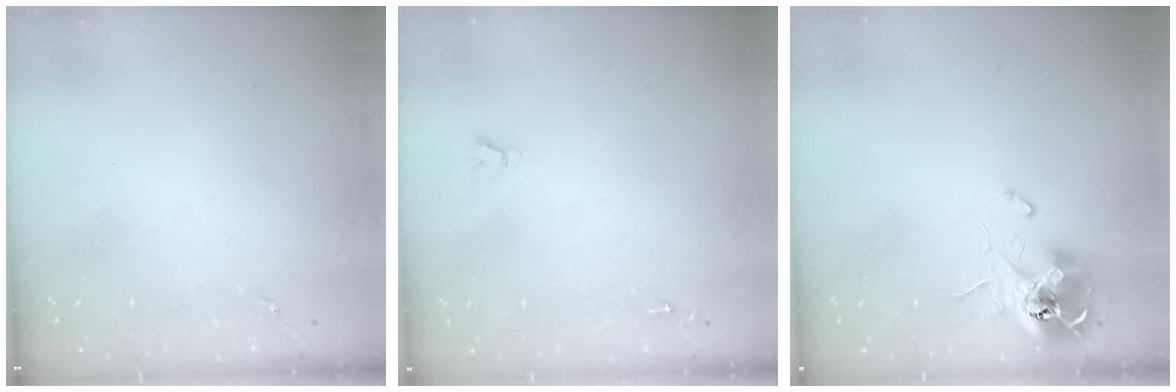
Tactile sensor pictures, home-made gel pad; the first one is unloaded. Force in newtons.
{"total": 1.8, "press": 1.8, "slide": 0.1}
{"total": 11.6, "press": 11.6, "slide": 1.1}